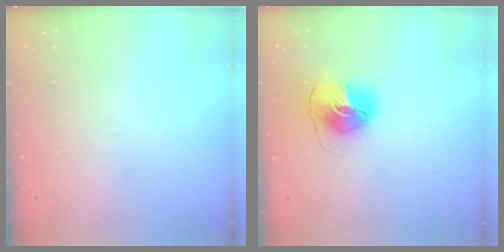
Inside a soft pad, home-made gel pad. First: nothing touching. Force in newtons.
{"total": 8.3, "press": 8.2, "slide": 0.9}